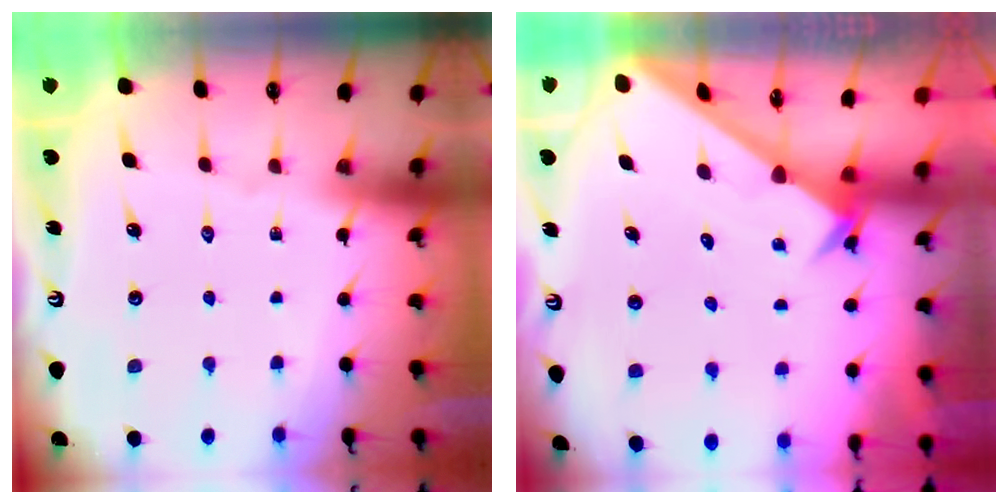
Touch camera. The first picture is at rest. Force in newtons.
{"total": 2.6, "press": 2.6, "slide": 0.2}